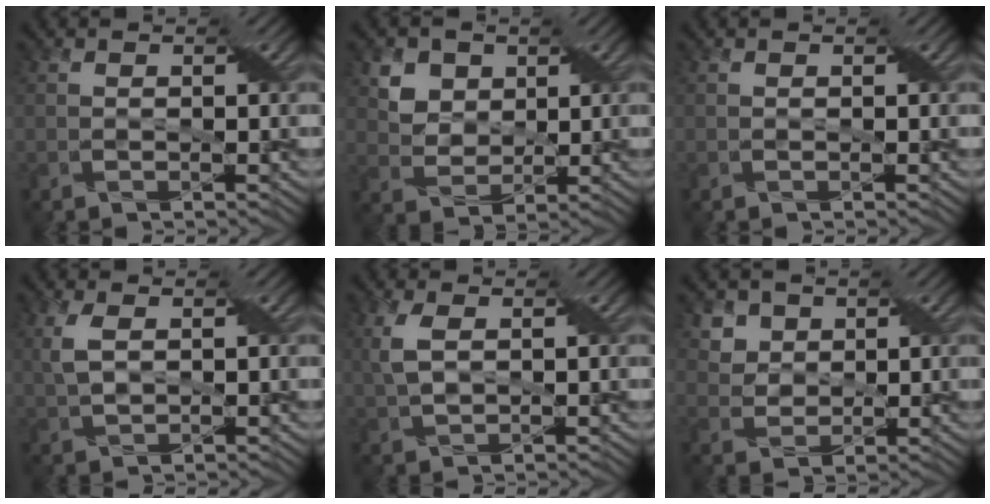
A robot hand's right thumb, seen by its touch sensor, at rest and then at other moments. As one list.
[{"total": 4.9, "force": [2.4, 3.8, 1.8], "torque": [-0.059, -0.013, 0.056]}, {"total": 0.0}, {"total": 3.6, "force": [1.1, 1.8, 2.9], "torque": [-0.081, 0.008, 0.023]}, {"total": 4.0, "force": [1.1, 2.0, 3.2], "torque": [-0.091, 0.008, 0.023]}, {"total": 4.1, "force": [2.3, 3.2, 1.1], "torque": [-0.050, -0.015, 0.060]}]